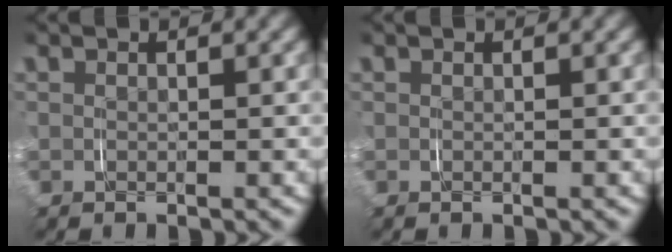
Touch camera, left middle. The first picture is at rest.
{"total": 0.0}